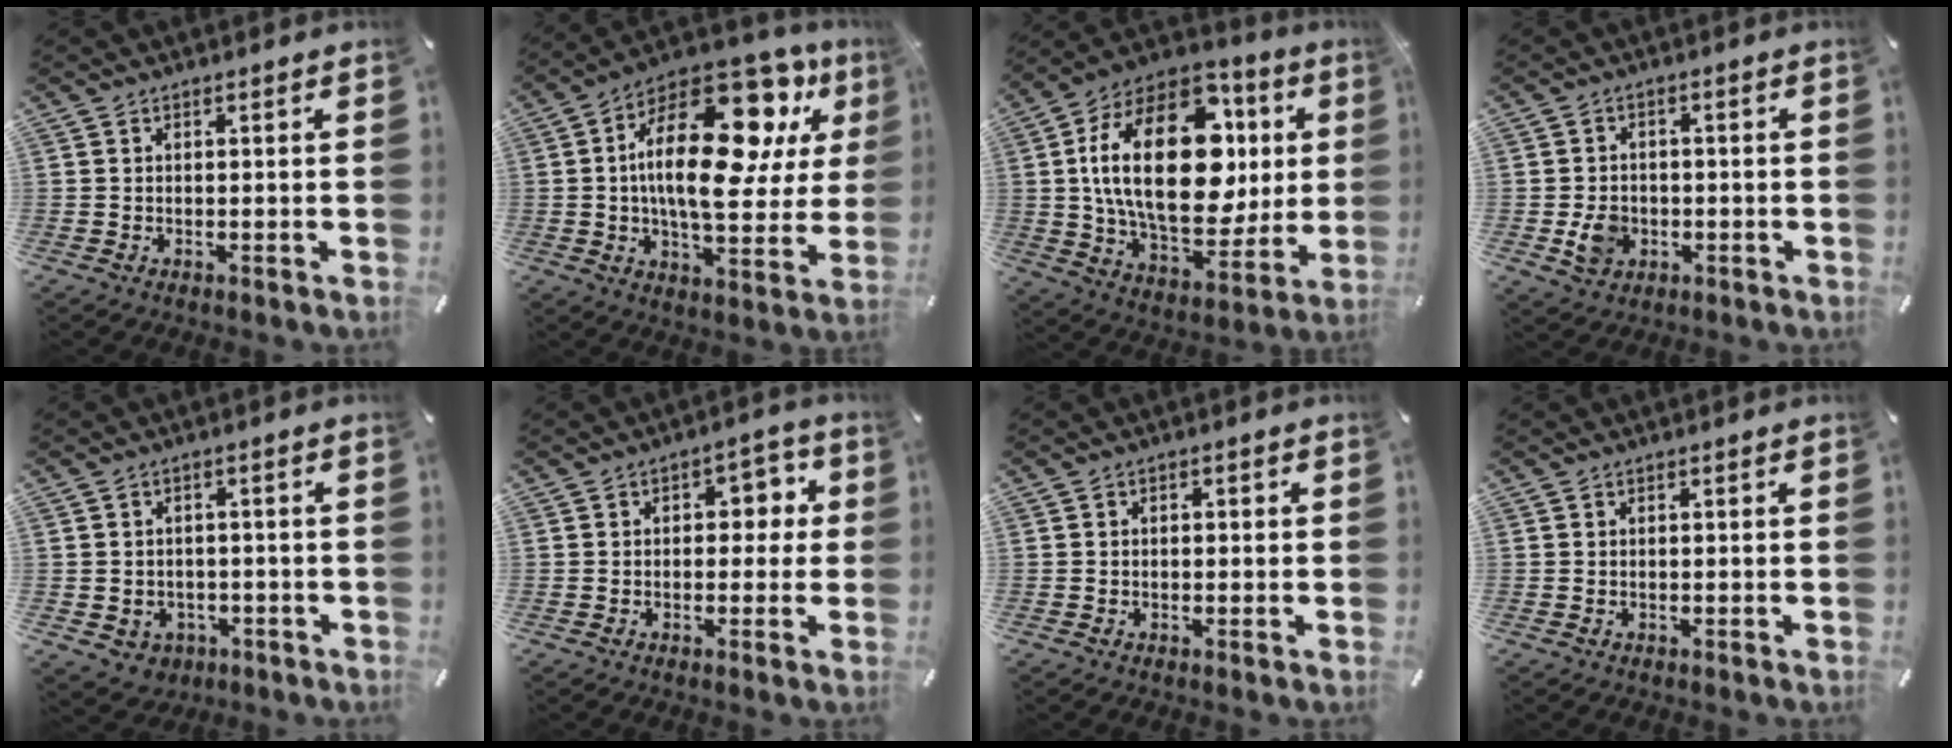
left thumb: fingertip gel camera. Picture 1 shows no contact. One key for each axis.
{"total": 26.7, "fx": 8.3, "fy": 12.9, "fz": 21.9, "tx": -0.361, "ty": -0.052, "tz": 0.136}
{"total": 29.3, "fx": 4.9, "fy": 17.4, "fz": 23.0, "tx": -0.438, "ty": -0.017, "tz": 0.081}
{"total": 5.8, "fx": -1.3, "fy": 5.0, "fz": 2.7, "tx": -0.035, "ty": -0.003, "tz": -0.025}
{"total": 4.0, "fx": -1.0, "fy": 3.7, "fz": 0.8, "tx": -0.011, "ty": 0.007, "tz": -0.017}
{"total": 5.8, "fx": 0.3, "fy": 4.1, "fz": 4.1, "tx": -0.045, "ty": 0.002, "tz": -0.008}
{"total": 1.0, "fx": -0.3, "fy": 0.9, "fz": 0.5, "tx": -0.009, "ty": 0.004, "tz": -0.008}
{"total": 0.0}